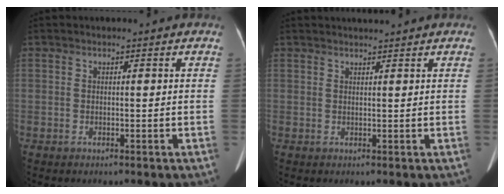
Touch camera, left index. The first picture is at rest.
{"total": 2.2, "force": [2.0, -0.3, 0.7], "torque": [-0.007, 0.017, 0.035]}